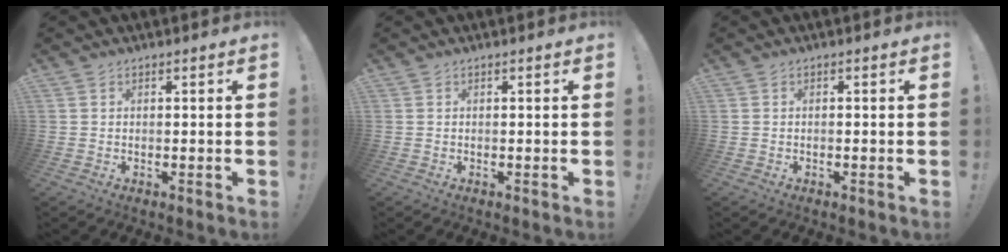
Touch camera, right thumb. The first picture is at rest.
{"total": 0.0}
{"total": 0.7, "force": [-0.5, 0.0, 0.5], "torque": [-0.011, 0.001, -0.008]}